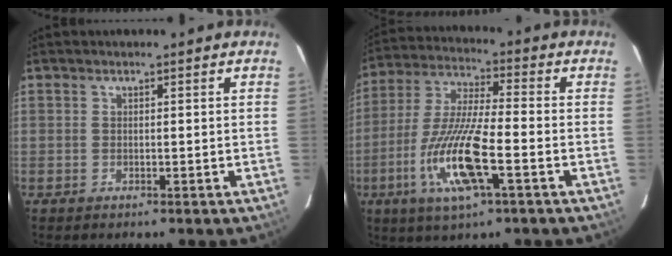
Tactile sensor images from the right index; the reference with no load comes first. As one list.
[{"total": 13.9, "force": [-4.9, 1.6, 12.9], "torque": [-0.268, -0.016, -0.092]}]